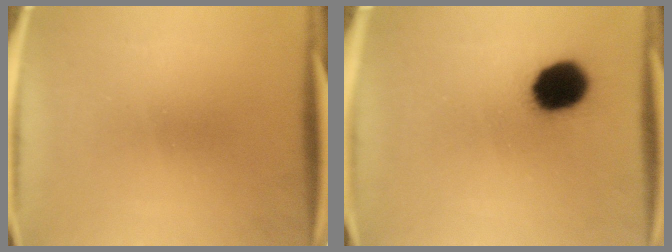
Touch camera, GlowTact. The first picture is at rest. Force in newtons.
{"total": 12.8}